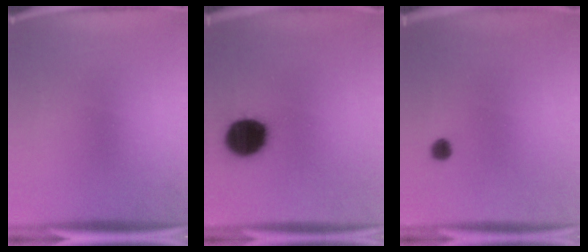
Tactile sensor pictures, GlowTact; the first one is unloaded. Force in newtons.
{"total": 15.1}
{"total": 1.8}